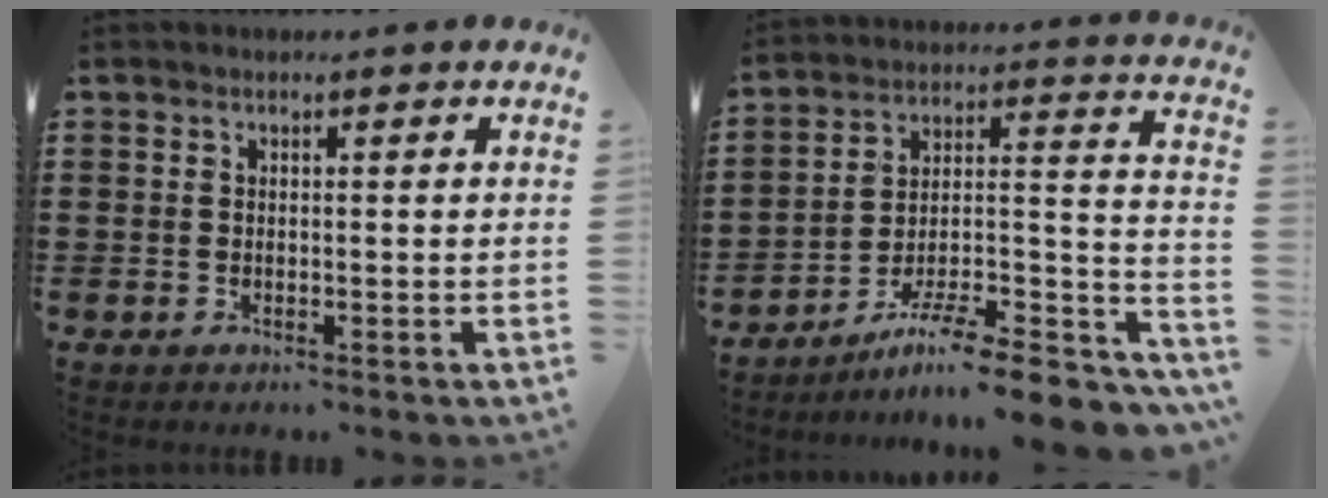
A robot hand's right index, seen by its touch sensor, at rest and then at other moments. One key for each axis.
{"total": 10.3, "fx": -7.8, "fy": 1.2, "fz": 6.6, "tx": -0.096, "ty": 0.011, "tz": -0.144}